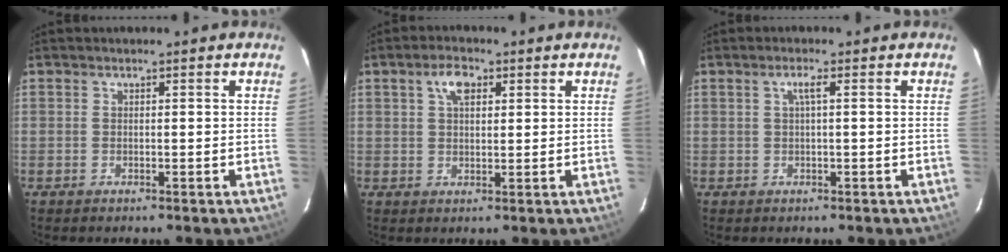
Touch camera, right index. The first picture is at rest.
{"total": 4.2, "force": [1.8, 2.2, 3.0], "torque": [-0.054, 0.012, 0.034]}
{"total": 1.5, "force": [0.3, -0.2, 1.5], "torque": [-0.028, 0.003, 0.005]}